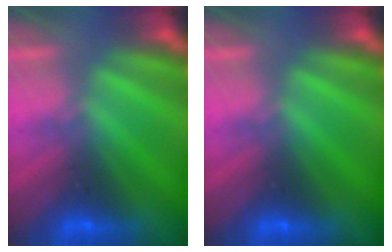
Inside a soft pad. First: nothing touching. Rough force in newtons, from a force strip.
{"total": 0.0}